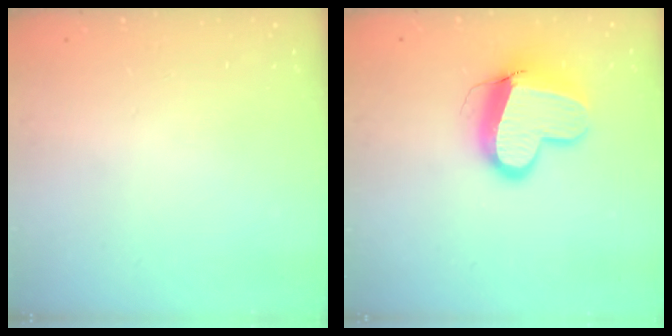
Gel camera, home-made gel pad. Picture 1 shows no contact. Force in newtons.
{"total": 13.1, "press": 13.0, "slide": 1.3}